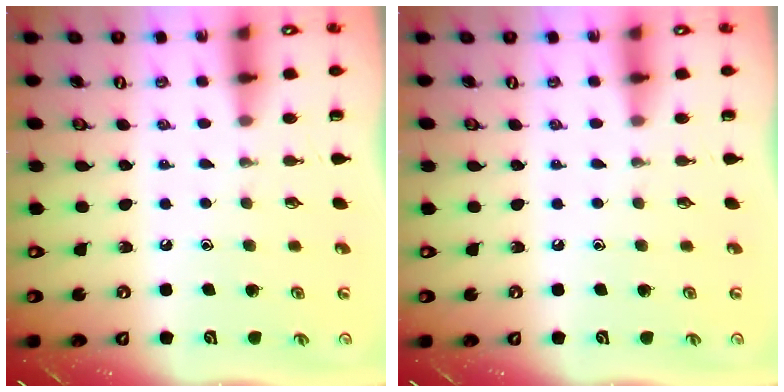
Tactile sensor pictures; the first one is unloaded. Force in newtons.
{"total": 0.0}